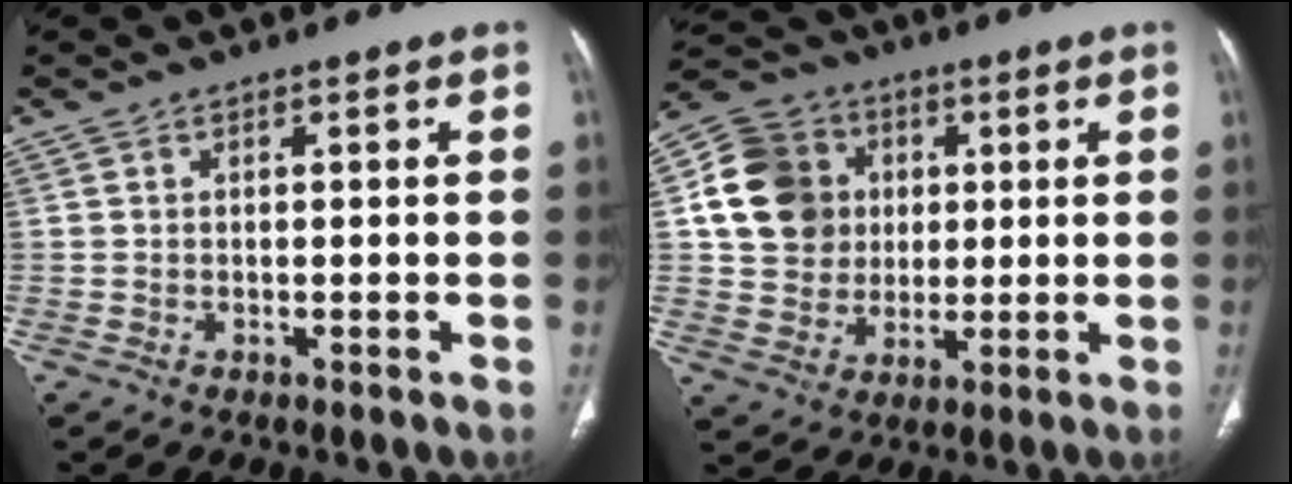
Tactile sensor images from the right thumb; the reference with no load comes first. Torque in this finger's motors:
{"motor_torque": [1.49, 1.38, 0.76, -0.64, 0.00]}